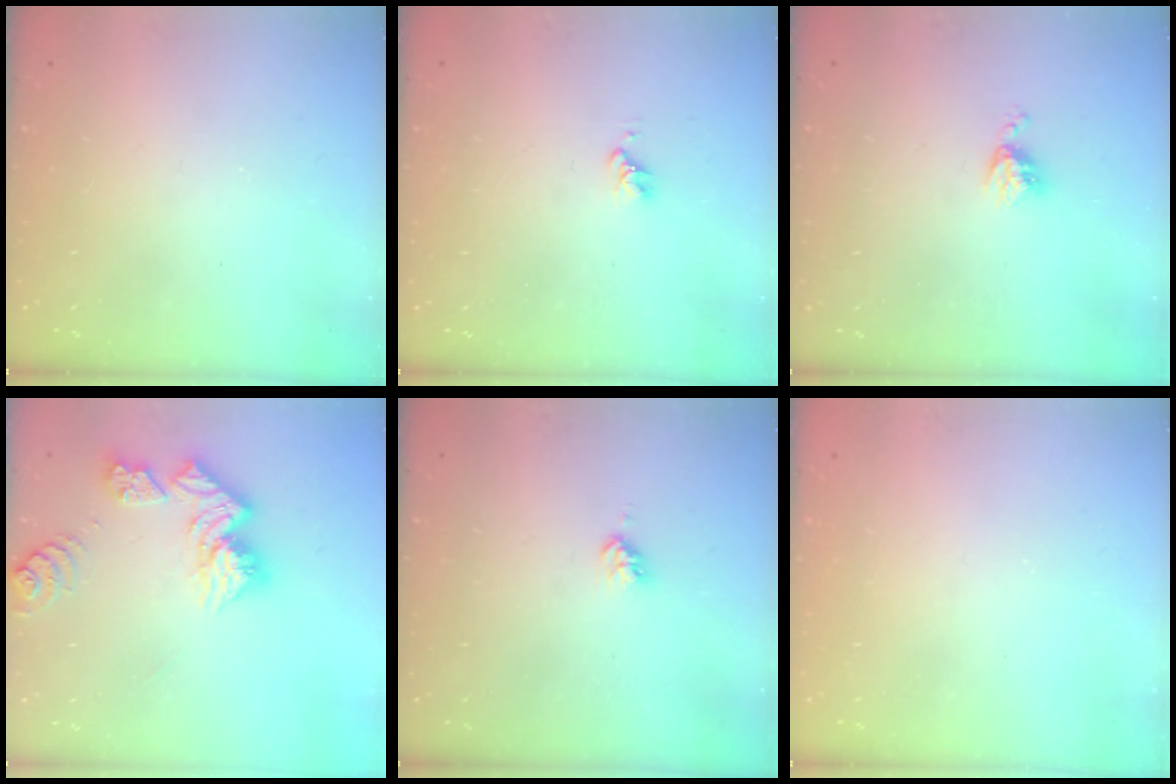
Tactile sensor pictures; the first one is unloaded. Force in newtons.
{"total": 2.8, "press": 2.8, "slide": 0.3}
{"total": 3.6, "press": 3.6, "slide": 0.4}
{"total": 13.1, "press": 13.0, "slide": 1.4}
{"total": 2.8, "press": 2.8, "slide": 0.2}
{"total": 0.0}